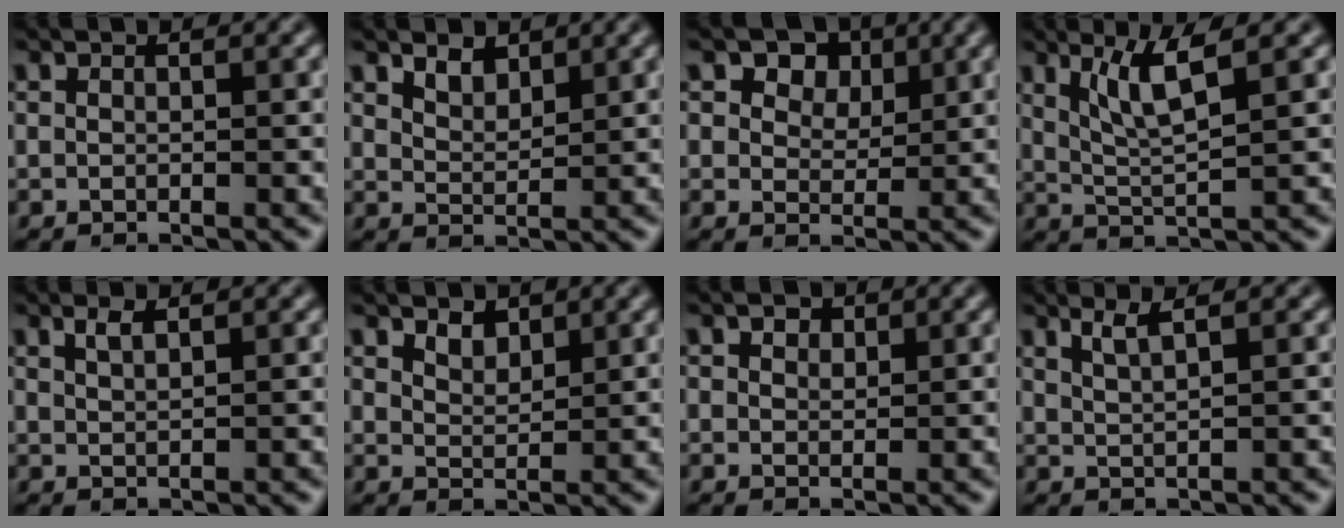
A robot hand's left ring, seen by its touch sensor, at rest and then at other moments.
{"total": 2.0, "force": [1.7, 0.8, 0.8], "torque": [-0.019, -0.003, 0.031]}
{"total": 4.6, "force": [2.6, 3.0, 2.4], "torque": [-0.044, -0.007, 0.033]}
{"total": 4.3, "force": [2.1, 0.8, 3.7], "torque": [-0.073, -0.005, 0.043]}
{"total": 1.4, "force": [1.0, 0.3, 0.8], "torque": [-0.016, 0.002, 0.019]}
{"total": 1.7, "force": [1.4, 0.7, 0.6], "torque": [-0.015, -0.002, 0.027]}
{"total": 1.5, "force": [1.1, 0.9, 0.6], "torque": [-0.009, -0.002, 0.014]}
{"total": 2.0, "force": [1.4, 0.5, 1.4], "torque": [-0.020, 0.002, 0.025]}